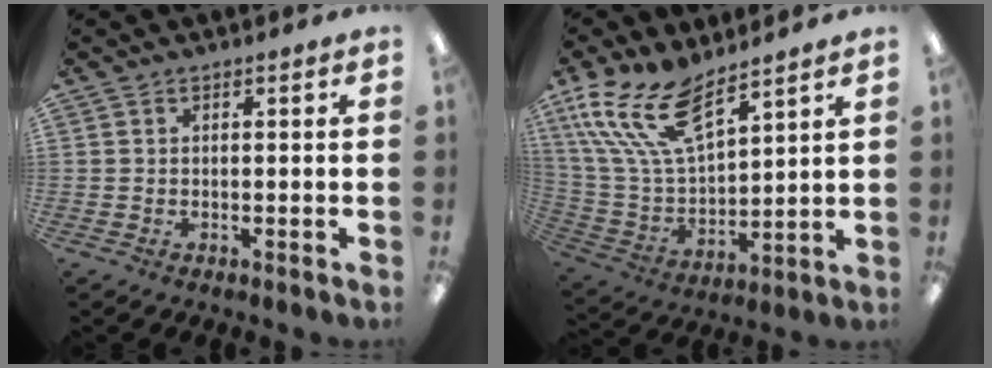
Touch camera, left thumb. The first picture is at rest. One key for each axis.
{"total": 18.1, "fx": 11.6, "fy": 7.8, "fz": 11.4, "tx": -0.260, "ty": -0.057, "tz": 0.214}